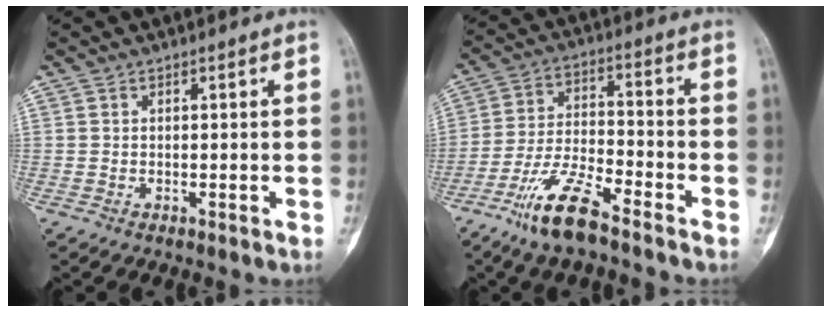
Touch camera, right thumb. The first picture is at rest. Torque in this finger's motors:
{"motor_torque": [1.58, 0.78, 1.03, -0.70, 0.08]}